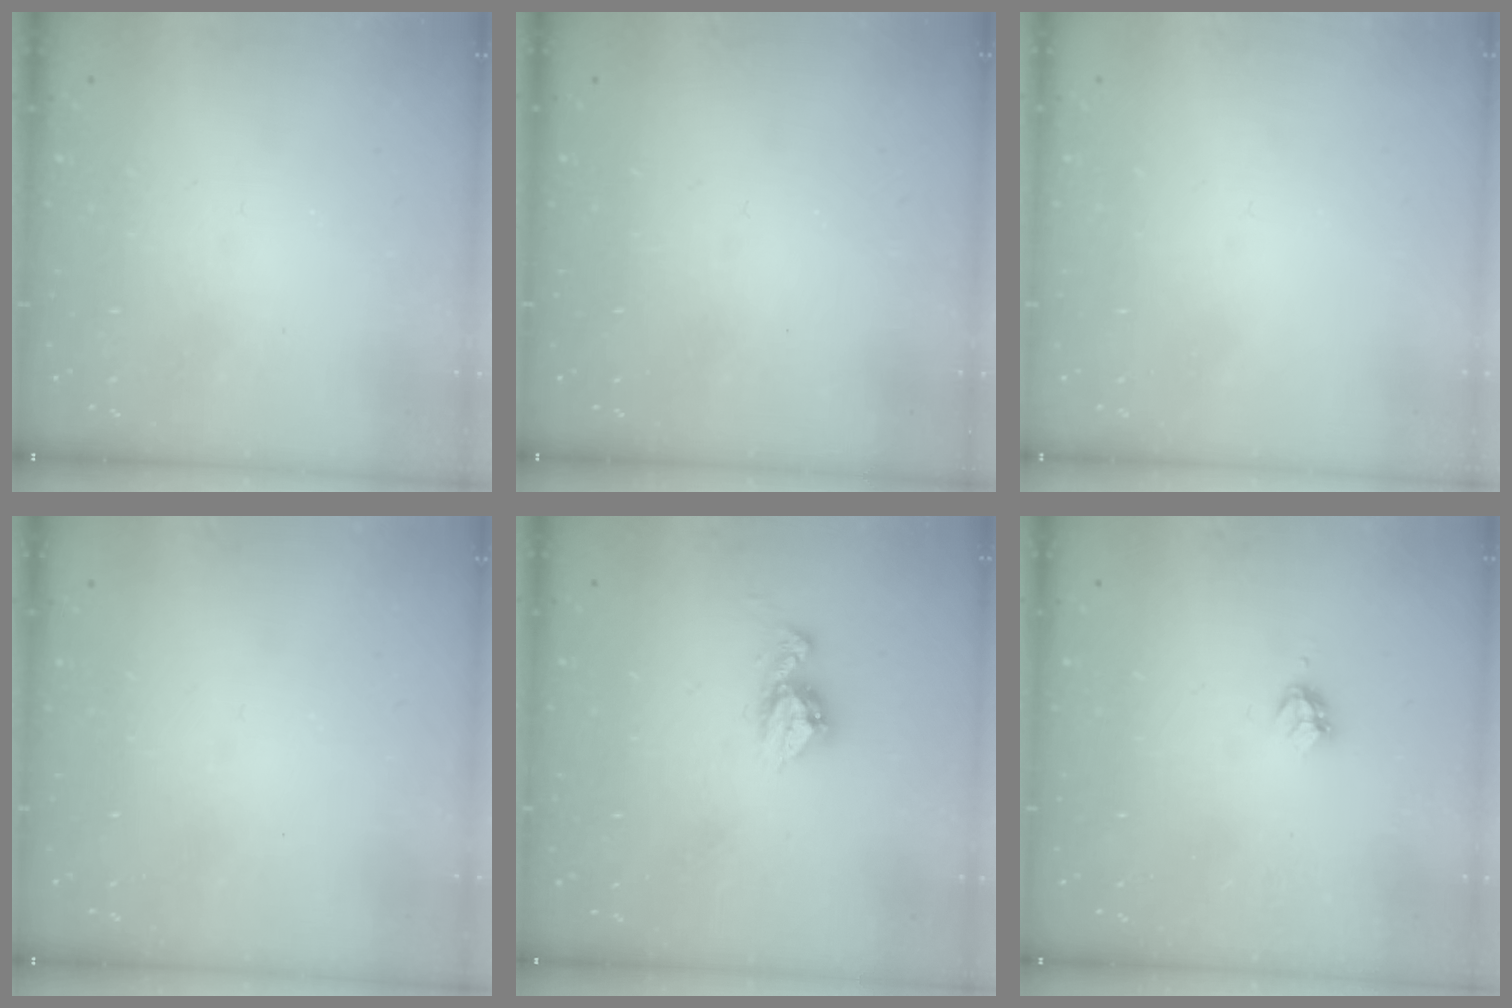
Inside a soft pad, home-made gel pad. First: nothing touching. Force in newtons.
{"total": 0.0}
{"total": 0.0}
{"total": 0.0}
{"total": 8.7, "press": 8.6, "slide": 0.7}
{"total": 3.2, "press": 3.1, "slide": 0.5}